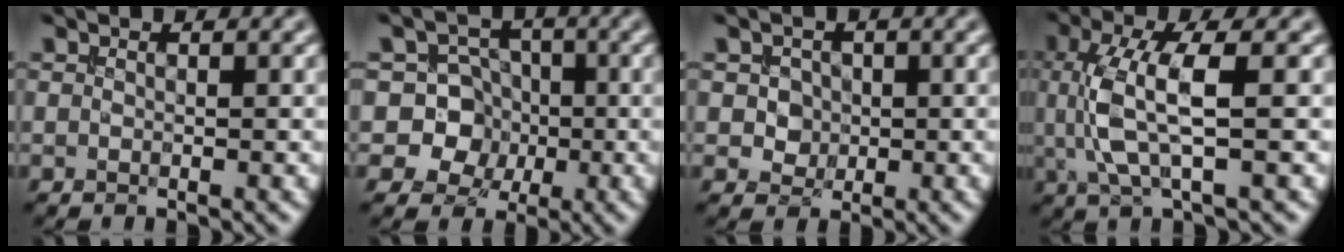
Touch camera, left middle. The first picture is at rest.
{"total": 7.4, "force": [-0.9, 7.1, 1.8], "torque": [-0.018, 0.031, -0.051]}
{"total": 2.4, "force": [0.5, 2.1, 1.0], "torque": [-0.014, 0.003, 0.013]}
{"total": 5.2, "force": [0.4, 1.5, 4.9], "torque": [-0.116, -0.001, 0.012]}